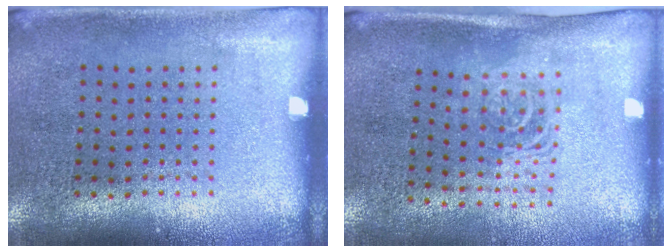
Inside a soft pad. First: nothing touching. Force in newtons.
{"total": 1.7, "press": 1.3, "slide": 1.1}